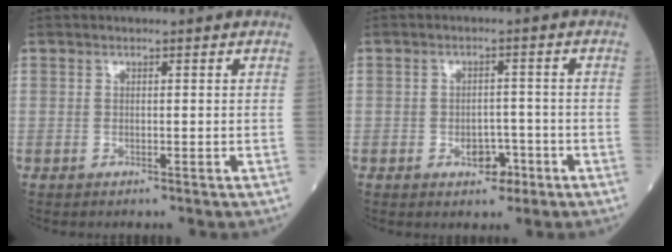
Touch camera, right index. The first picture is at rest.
{"total": 3.4, "force": [-1.7, 2.1, 2.1], "torque": [-0.025, 0.005, -0.020]}